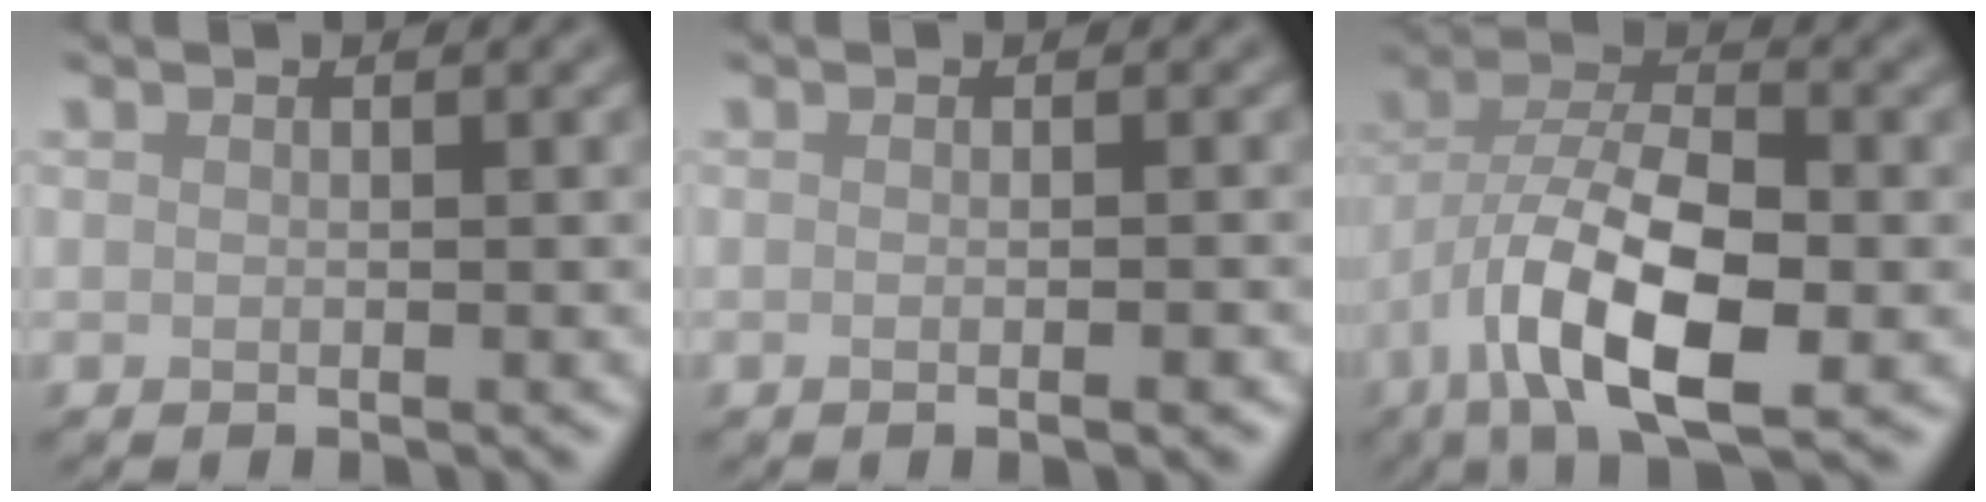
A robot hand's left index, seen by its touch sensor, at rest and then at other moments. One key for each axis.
{"total": 2.1, "fx": -0.4, "fy": 0.7, "fz": 1.9, "tx": -0.013, "ty": -0.002, "tz": -0.007}
{"total": 9.9, "fx": -3.7, "fy": 4.1, "fz": 8.3, "tx": -0.154, "ty": 0.007, "tz": -0.072}